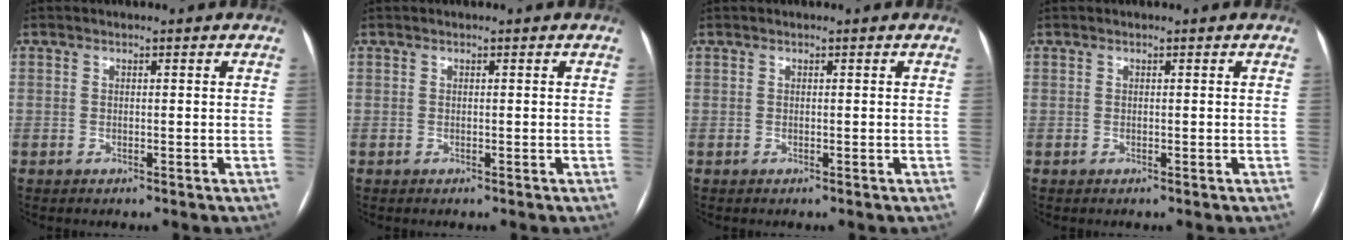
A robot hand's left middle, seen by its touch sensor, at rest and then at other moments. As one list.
[{"total": 0.0}, {"total": 0.0}, {"total": 0.0}]